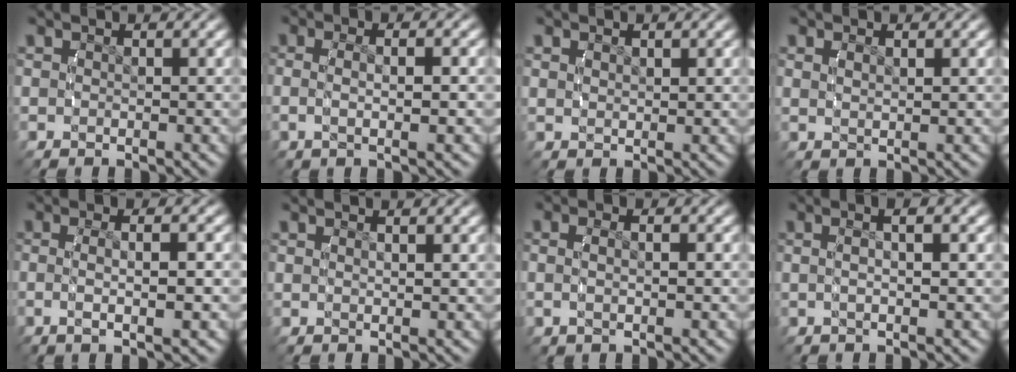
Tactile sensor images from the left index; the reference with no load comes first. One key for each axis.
{"total": 3.1, "fx": -0.1, "fy": 0.5, "fz": 3.0, "tx": -0.059, "ty": -0.001, "tz": 0.000}
{"total": 0.9, "fx": 0.8, "fy": -0.1, "fz": 0.4, "tx": -0.008, "ty": -0.005, "tz": 0.021}
{"total": 1.1, "fx": 0.8, "fy": -0.2, "fz": 0.8, "tx": -0.012, "ty": -0.001, "tz": 0.017}
{"total": 3.6, "fx": -0.5, "fy": 0.4, "fz": 3.6, "tx": -0.071, "ty": 0.000, "tz": -0.006}
{"total": 0.8, "fx": 0.3, "fy": -0.5, "fz": 0.6, "tx": -0.013, "ty": -0.002, "tz": 0.009}
{"total": 2.2, "fx": -0.1, "fy": 0.6, "fz": 2.1, "tx": -0.041, "ty": 0.000, "tz": -0.003}
{"total": 2.6, "fx": 0.3, "fy": -0.1, "fz": 2.6, "tx": -0.046, "ty": 0.012, "tz": 0.003}